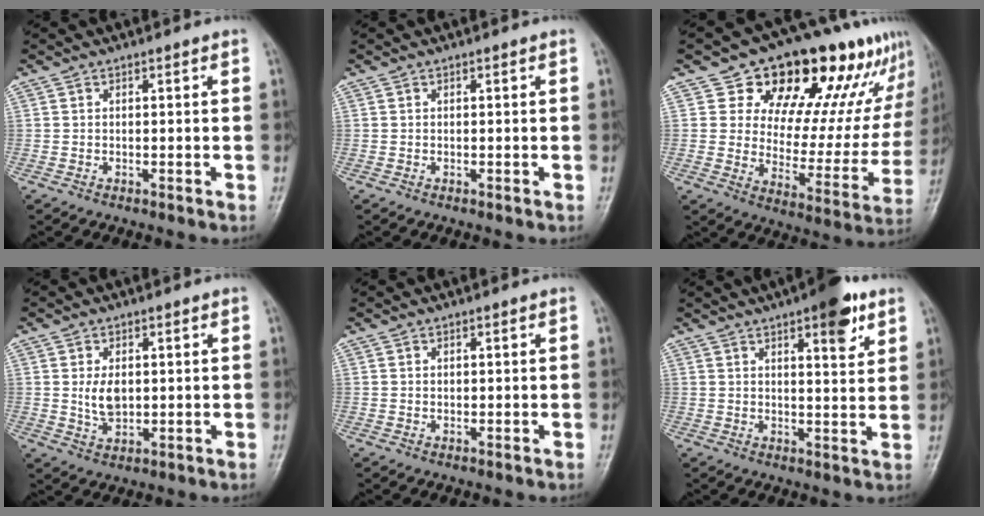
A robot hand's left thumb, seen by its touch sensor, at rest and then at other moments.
{"total": 0.0}
{"total": 24.0, "force": [15.0, 12.7, 13.8], "torque": [-0.129, -0.050, 0.213]}
{"total": 4.9, "force": [0.6, 3.2, 3.8], "torque": [-0.058, -0.009, 0.017]}
{"total": 0.7, "force": [0.2, 0.6, 0.4], "torque": [-0.004, 0.000, 0.004]}
{"total": 8.8, "force": [4.9, 2.7, 6.8], "torque": [-0.075, -0.021, 0.064]}